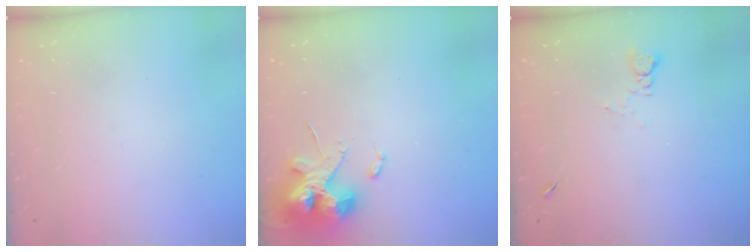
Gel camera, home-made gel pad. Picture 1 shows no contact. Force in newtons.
{"total": 13.6, "press": 13.4, "slide": 2.1}
{"total": 2.1, "press": 2.0, "slide": 0.3}